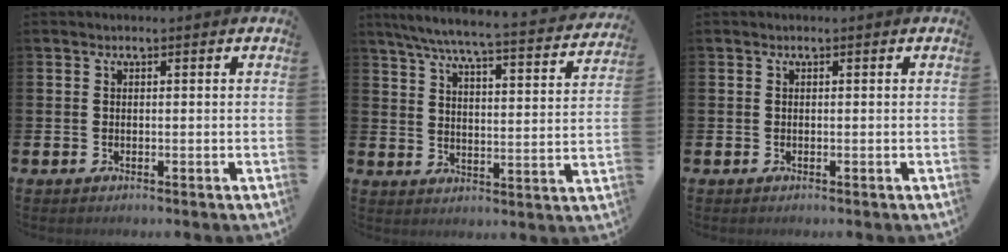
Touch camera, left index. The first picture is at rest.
{"total": 6.5, "force": [5.8, 0.4, 3.0], "torque": [-0.072, -0.048, 0.092]}
{"total": 0.0}